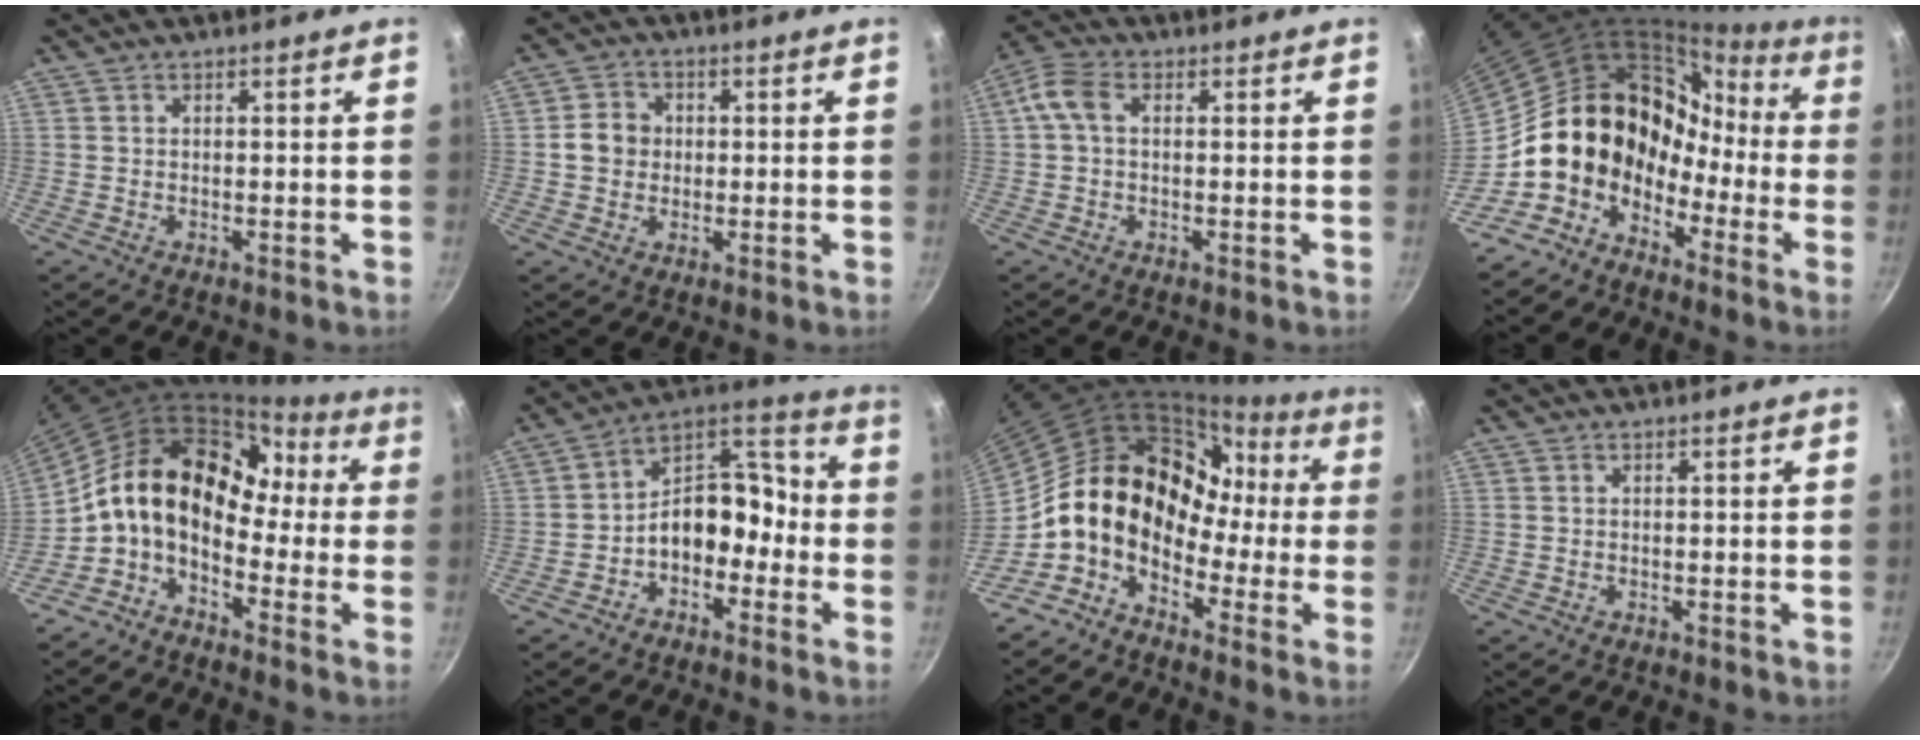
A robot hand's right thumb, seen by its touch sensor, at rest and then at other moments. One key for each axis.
{"total": 5.4, "fx": 0.1, "fy": 4.9, "fz": 2.4, "tx": -0.018, "ty": 0.009, "tz": -0.009}
{"total": 5.3, "fx": 0.8, "fy": 3.4, "fz": 4.0, "tx": -0.088, "ty": 0.018, "tz": 0.007}
{"total": 13.9, "fx": -5.0, "fy": 11.2, "fz": 6.4, "tx": -0.055, "ty": 0.067, "tz": -0.102}
{"total": 15.9, "fx": -1.9, "fy": 11.4, "fz": 11.0, "tx": -0.166, "ty": 0.058, "tz": -0.058}
{"total": 12.5, "fx": -3.9, "fy": 8.8, "fz": 8.0, "tx": -0.077, "ty": 0.079, "tz": -0.077}
{"total": 14.7, "fx": -3.2, "fy": 11.2, "fz": 8.9, "tx": -0.101, "ty": 0.050, "tz": -0.081}
{"total": 0.0}